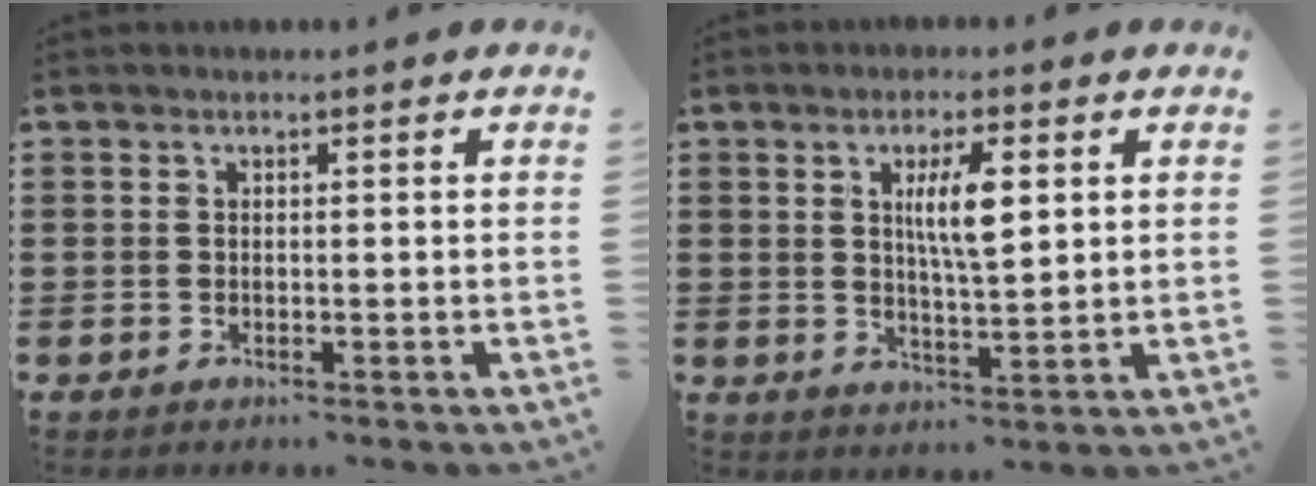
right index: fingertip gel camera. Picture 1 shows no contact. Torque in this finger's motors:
{"motor_torque": [0.77, -0.49, 0.44, 0.09]}